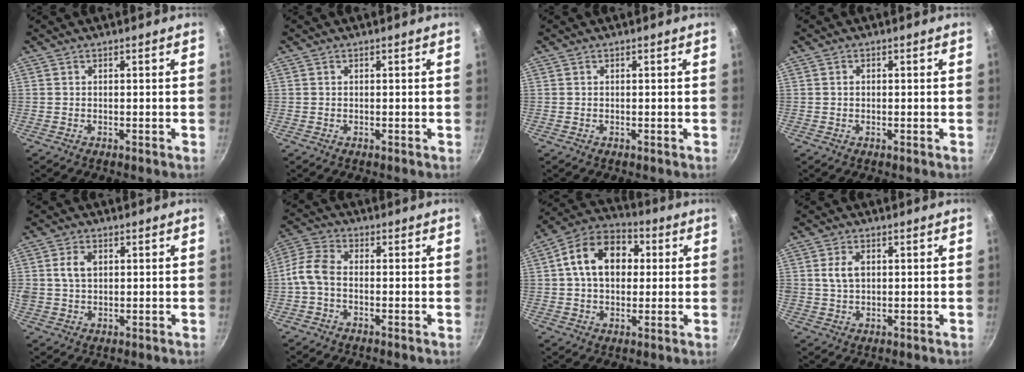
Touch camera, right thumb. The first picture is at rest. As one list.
[{"total": 0.0}, {"total": 0.0}, {"total": 0.8, "force": [0.0, 0.7, 0.4], "torque": [-0.006, 0.004, 0.001]}, {"total": 4.6, "force": [1.1, 3.2, 3.1], "torque": [-0.047, 0.002, 0.018]}, {"total": 5.9, "force": [-1.4, 3.7, 4.3], "torque": [-0.097, 0.026, -0.044]}, {"total": 14.3, "force": [2.4, 10.2, 9.8], "torque": [-0.126, 0.025, 0.021]}, {"total": 4.4, "force": [0.9, 3.0, 3.1], "torque": [-0.050, 0.003, 0.016]}]